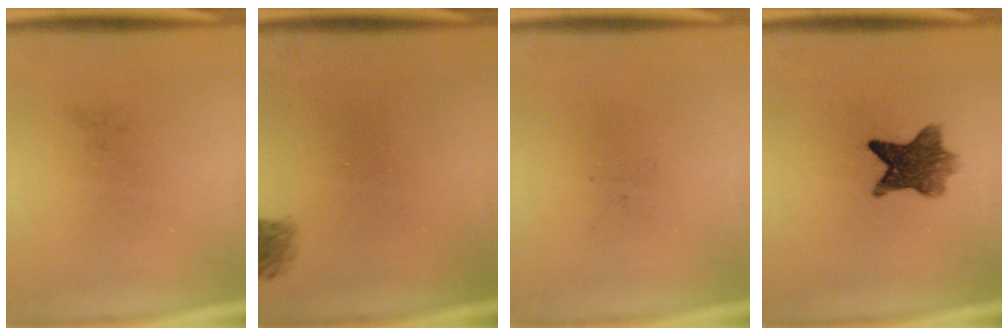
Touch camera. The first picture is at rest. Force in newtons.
{"total": 1.8}
{"total": 0.0}
{"total": 7.2}